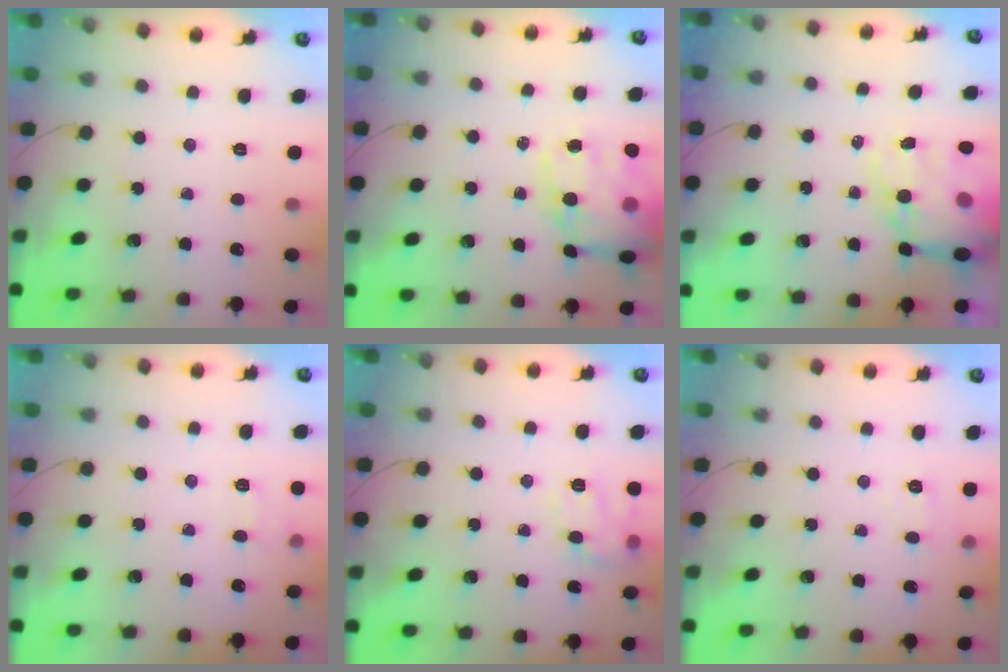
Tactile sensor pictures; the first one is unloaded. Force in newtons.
{"total": 19.7, "press": 19.2, "slide": 4.4}
{"total": 17.5, "press": 17.0, "slide": 4.2}
{"total": 7.1, "press": 6.9, "slide": 1.8}
{"total": 10.8, "press": 10.8, "slide": 0.4}
{"total": 4.3, "press": 4.0, "slide": 1.5}